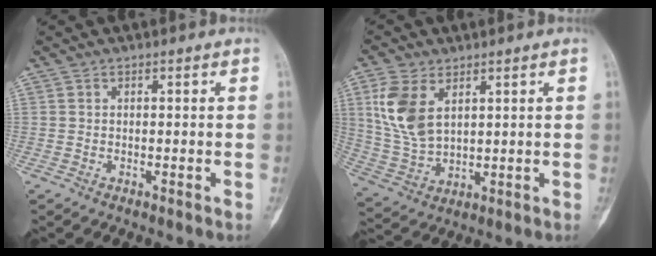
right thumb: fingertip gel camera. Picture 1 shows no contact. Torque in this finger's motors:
{"motor_torque": [-0.41, 1.80, 1.02, 0.49, 0.04]}